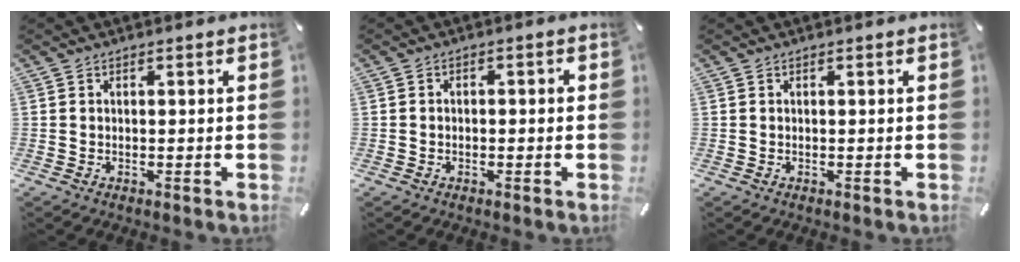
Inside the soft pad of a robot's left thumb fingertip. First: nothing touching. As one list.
[{"total": 1.6, "force": [-0.9, 0.9, 0.9], "torque": [-0.017, 0.007, -0.021]}, {"total": 0.0}]